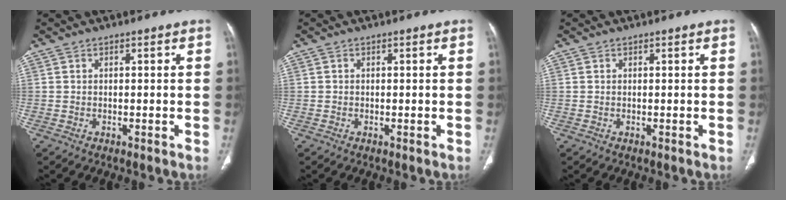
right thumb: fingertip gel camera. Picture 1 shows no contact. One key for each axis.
{"total": 0.0}
{"total": 0.0}